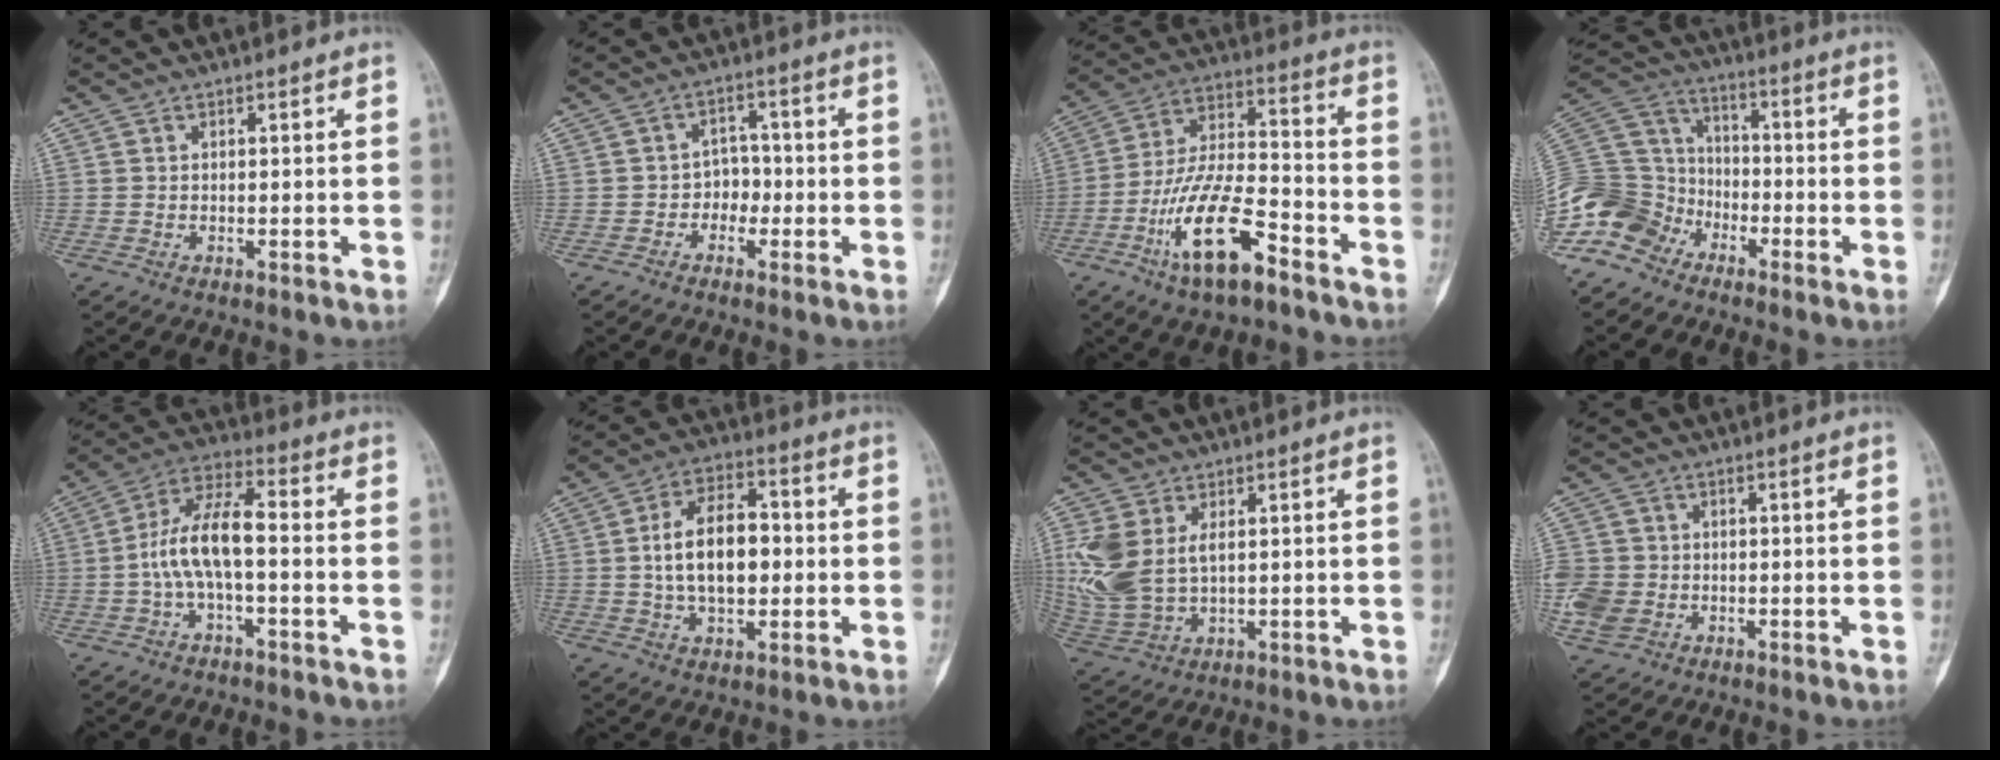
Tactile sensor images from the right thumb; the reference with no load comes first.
{"total": 4.1, "force": [-1.3, 3.5, 1.8], "torque": [0.003, 0.017, -0.031]}
{"total": 16.4, "force": [-8.7, 5.7, 12.7], "torque": [-0.236, 0.058, -0.161]}
{"total": 15.9, "force": [-9.7, 11.4, 5.3], "torque": [-0.112, 0.075, -0.190]}
{"total": 10.6, "force": [-1.5, 4.0, 9.7], "torque": [-0.194, 0.046, -0.035]}
{"total": 13.4, "force": [0.2, 7.8, 10.9], "torque": [-0.171, 0.019, 0.001]}
{"total": 12.6, "force": [2.5, 8.1, 9.3], "torque": [-0.218, -0.004, 0.064]}
{"total": 9.1, "force": [-1.7, 7.8, 4.4], "torque": [-0.113, 0.005, -0.023]}